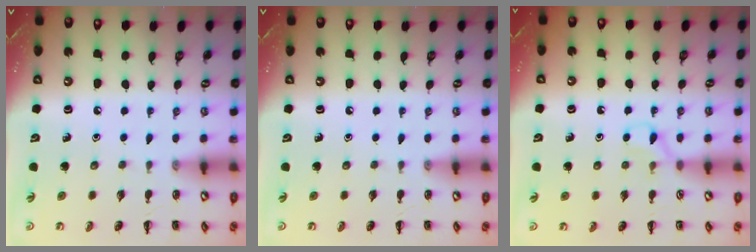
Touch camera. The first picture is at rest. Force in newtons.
{"total": 0.0}
{"total": 3.6, "press": 3.4, "slide": 1.1}